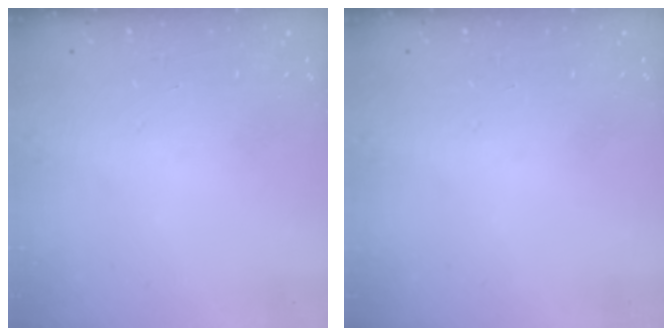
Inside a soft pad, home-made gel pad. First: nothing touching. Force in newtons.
{"total": 0.0}